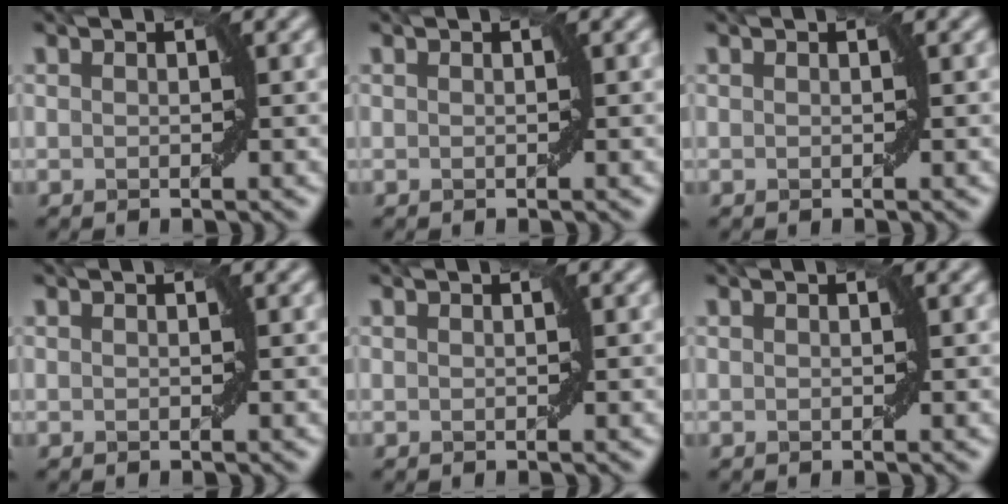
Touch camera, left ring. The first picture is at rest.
{"total": 0.0}
{"total": 0.0}
{"total": 0.0}
{"total": 0.0}
{"total": 0.0}